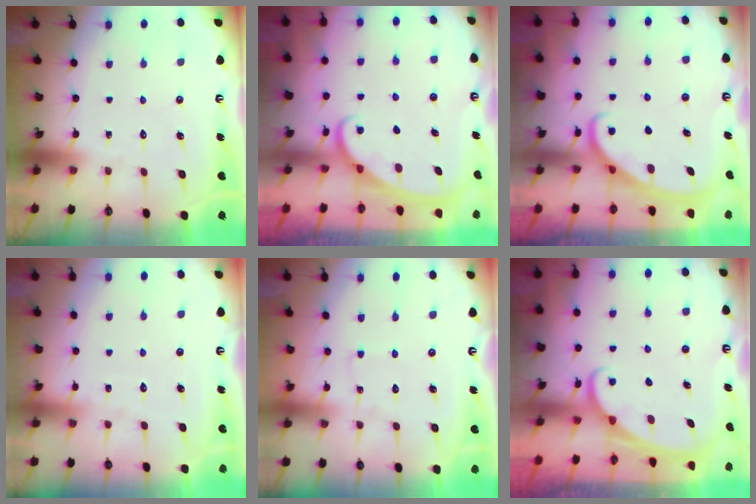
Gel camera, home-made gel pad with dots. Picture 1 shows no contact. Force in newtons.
{"total": 2.1, "press": 2.1, "slide": 0.2}
{"total": 3.0, "press": 2.9, "slide": 0.3}
{"total": 3.0, "press": 3.0, "slide": 0.2}
{"total": 1.2, "press": 1.2, "slide": 0.2}
{"total": 1.8, "press": 1.8, "slide": 0.1}